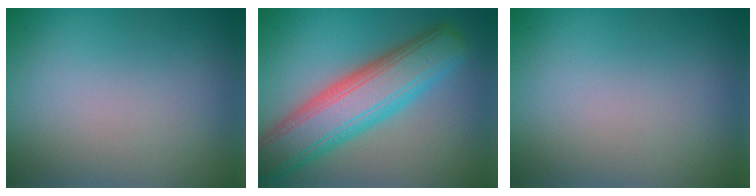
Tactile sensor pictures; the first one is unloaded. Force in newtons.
{"total": 9.0, "press": 9.0, "slide": 0.2}
{"total": 0.0}